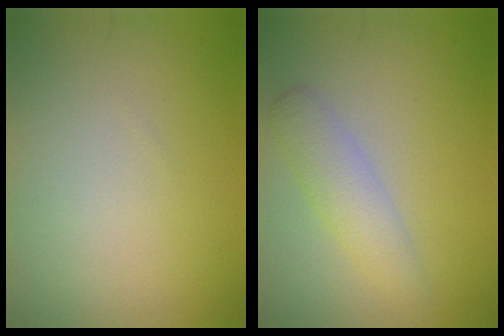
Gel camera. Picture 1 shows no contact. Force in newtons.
{"total": 2.8, "press": 2.8, "slide": 0.1}